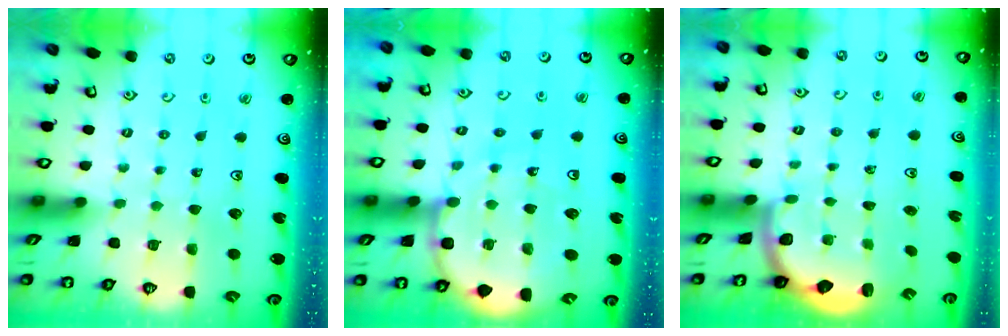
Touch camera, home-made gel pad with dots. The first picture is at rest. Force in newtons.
{"total": 9.3, "press": 9.3, "slide": 1.1}
{"total": 2.2, "press": 2.1, "slide": 0.8}